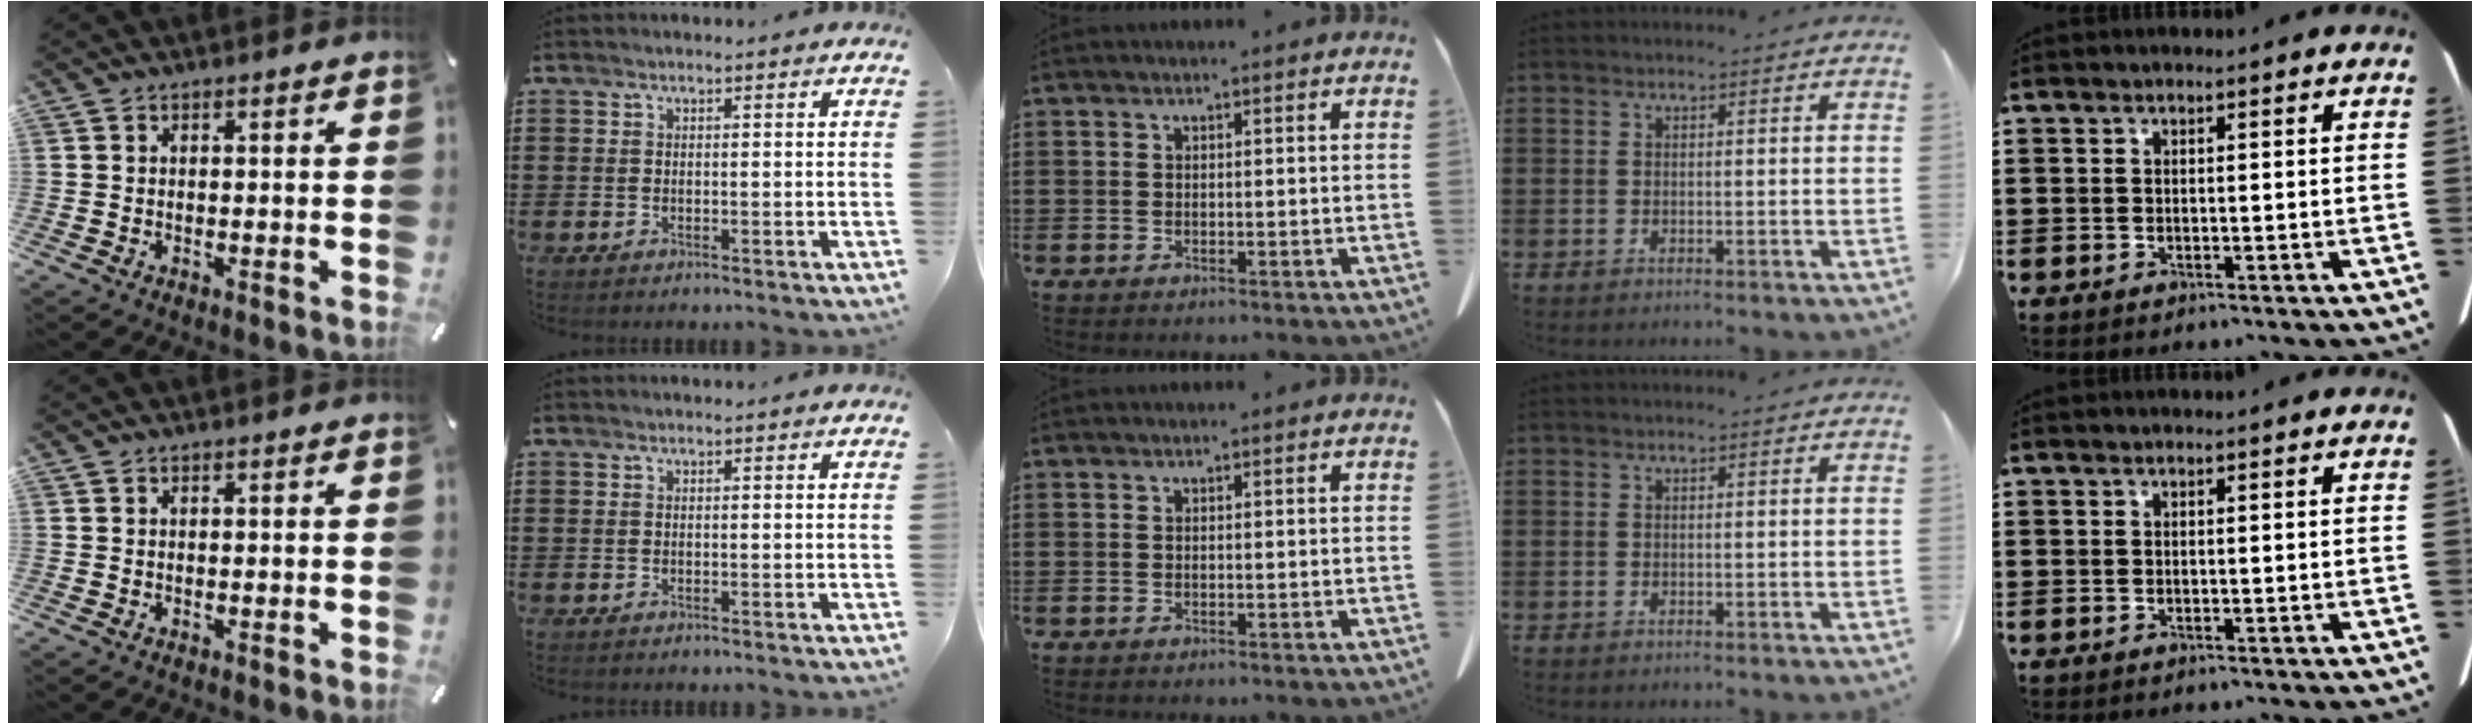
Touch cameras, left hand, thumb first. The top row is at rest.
{}